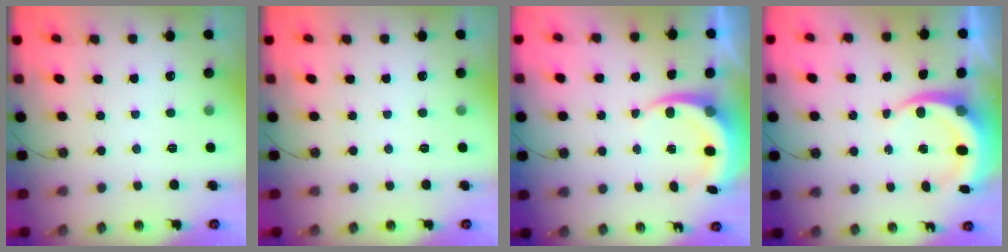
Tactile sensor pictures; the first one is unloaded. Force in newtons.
{"total": 0.0}
{"total": 5.9, "press": 5.9, "slide": 0.4}
{"total": 8.3, "press": 7.9, "slide": 2.3}